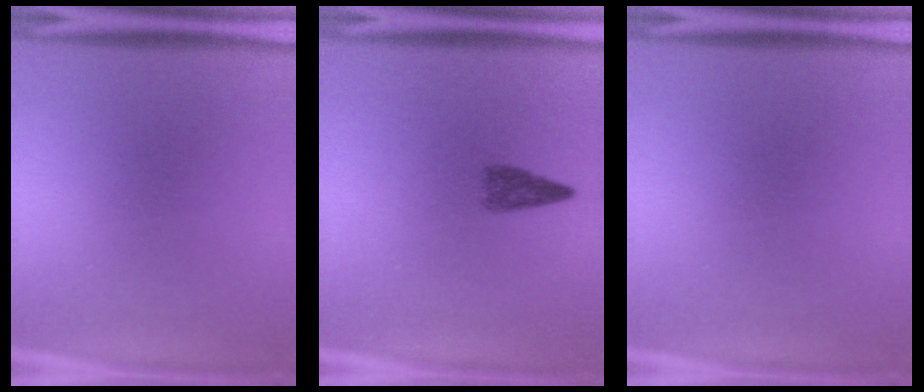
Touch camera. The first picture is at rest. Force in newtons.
{"total": 2.5}
{"total": 0.0}